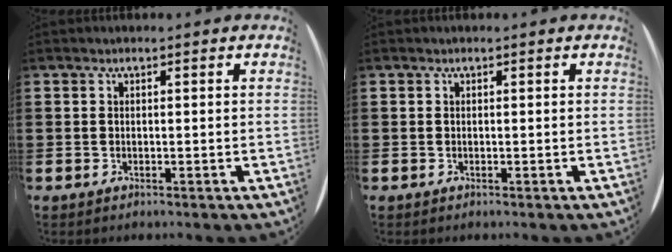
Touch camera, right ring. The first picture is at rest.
{"total": 0.0}